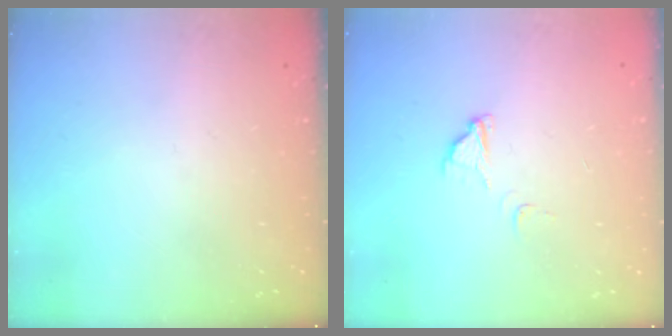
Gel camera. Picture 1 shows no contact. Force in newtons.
{"total": 4.2, "press": 4.1, "slide": 0.3}